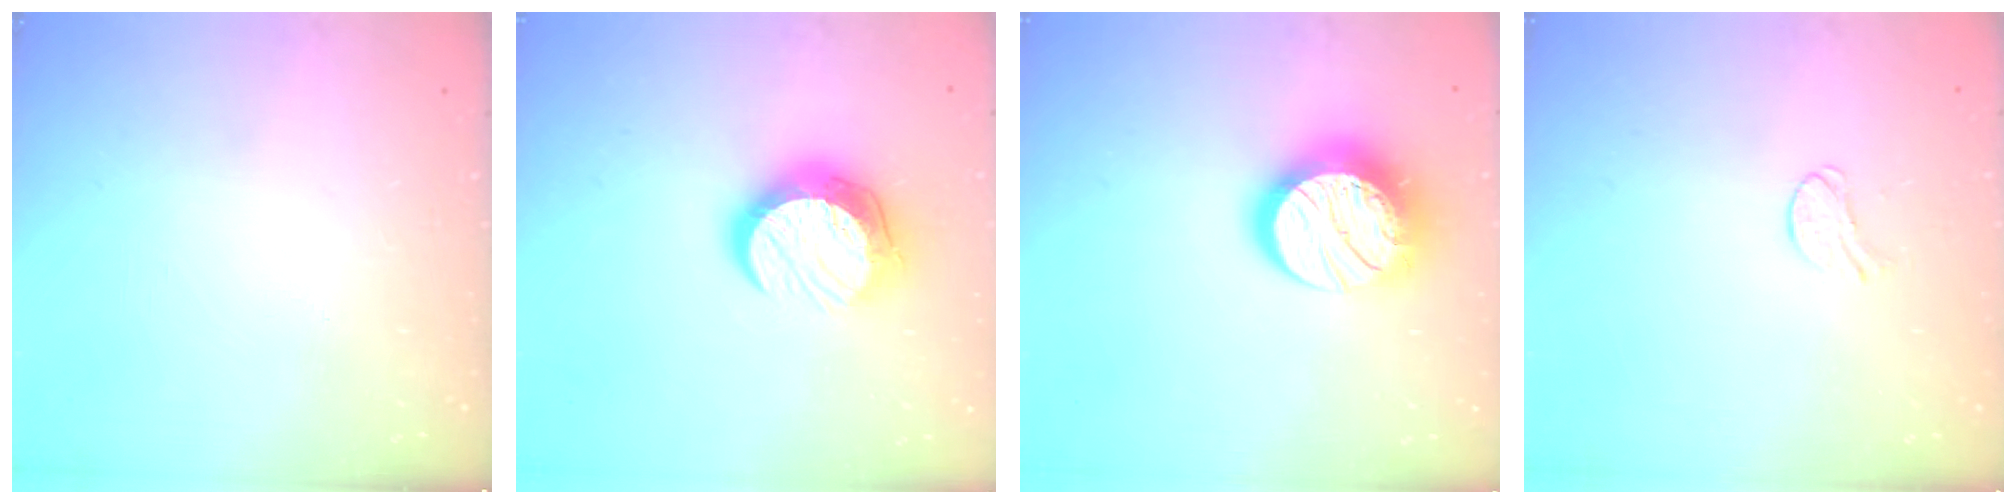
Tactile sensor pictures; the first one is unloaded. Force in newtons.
{"total": 12.3, "press": 12.2, "slide": 1.0}
{"total": 15.4, "press": 15.4, "slide": 1.1}
{"total": 7.1, "press": 7.1, "slide": 0.5}